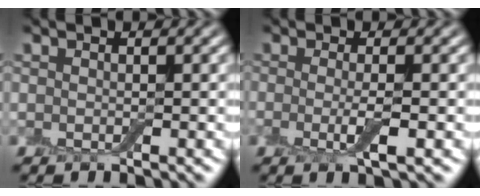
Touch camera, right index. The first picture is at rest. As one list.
[{"total": 2.7, "force": [-0.5, 0.6, 2.6], "torque": [-0.052, -0.010, -0.012]}]